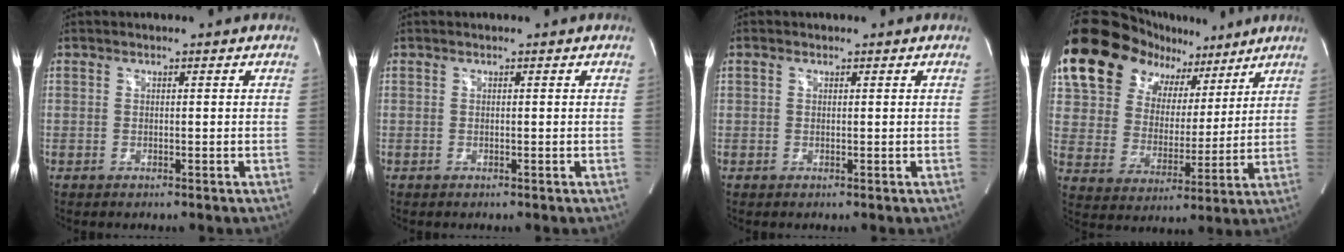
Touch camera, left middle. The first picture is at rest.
{"total": 0.0}
{"total": 1.1, "force": [-0.6, -0.7, -0.6], "torque": [0.001, 0.007, -0.002]}
{"total": 17.1, "force": [11.9, 10.0, 7.1], "torque": [-0.123, 0.055, 0.209]}